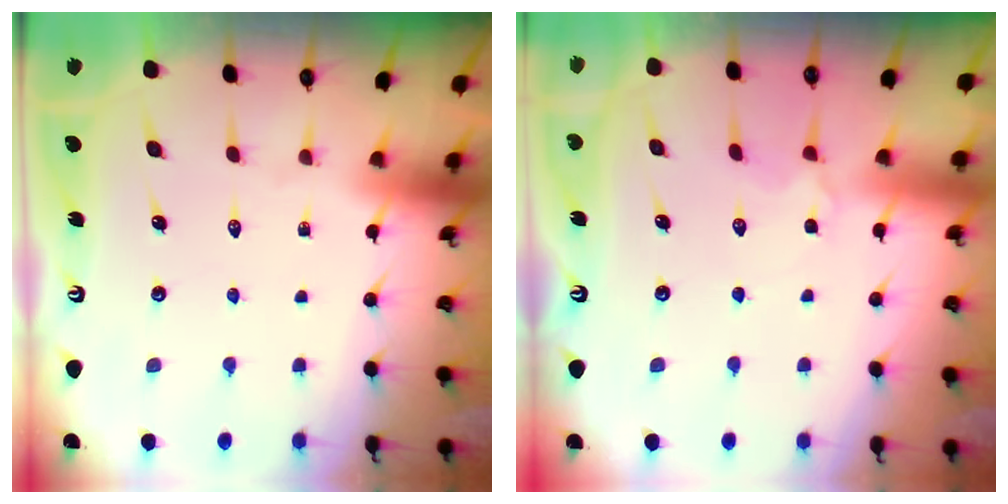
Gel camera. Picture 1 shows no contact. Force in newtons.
{"total": 2.8, "press": 2.7, "slide": 0.6}